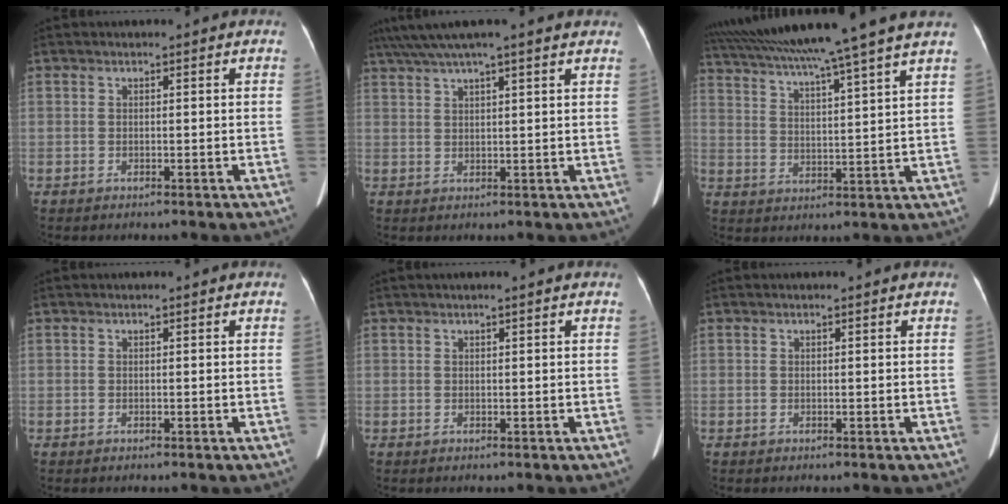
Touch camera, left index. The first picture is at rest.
{"total": 11.5, "force": [9.4, 0.4, 6.6], "torque": [-0.121, 0.050, 0.134]}
{"total": 19.1, "force": [16.0, -2.2, 10.1], "torque": [-0.178, 0.004, 0.240]}
{"total": 0.0}
{"total": 1.1, "force": [0.8, -0.2, 0.7], "torque": [-0.015, 0.009, 0.018]}
{"total": 0.0}